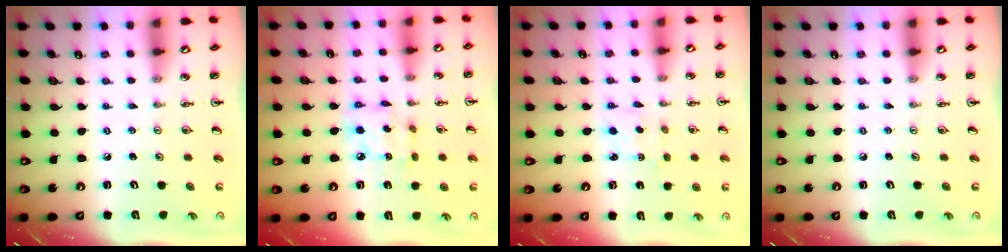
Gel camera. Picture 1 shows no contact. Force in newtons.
{"total": 7.8, "press": 7.8, "slide": 0.5}
{"total": 2.0, "press": 1.8, "slide": 0.7}
{"total": 0.0}